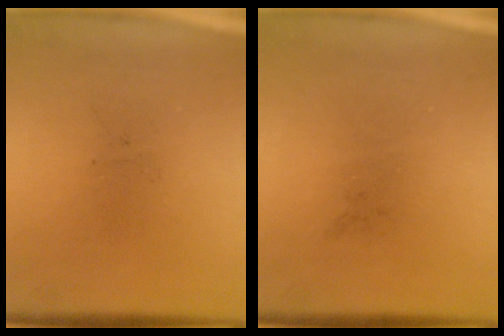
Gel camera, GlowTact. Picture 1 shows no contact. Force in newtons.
{"total": 0.0}